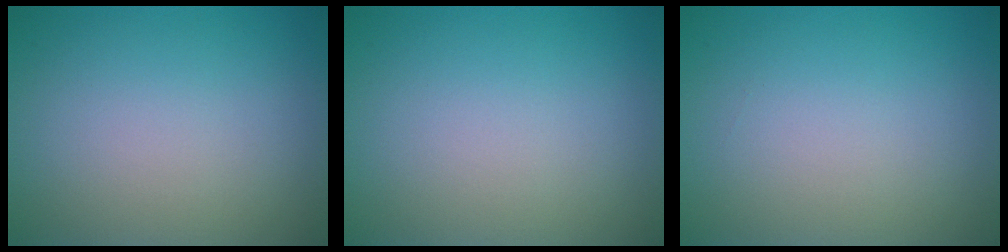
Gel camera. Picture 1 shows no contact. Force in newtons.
{"total": 0.0}
{"total": 0.0}